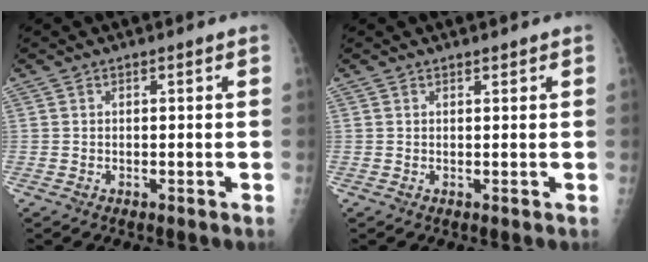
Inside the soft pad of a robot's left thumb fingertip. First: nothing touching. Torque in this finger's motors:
{"motor_torque": [0.00, 0.13, -0.06, 0.03, 0.00]}